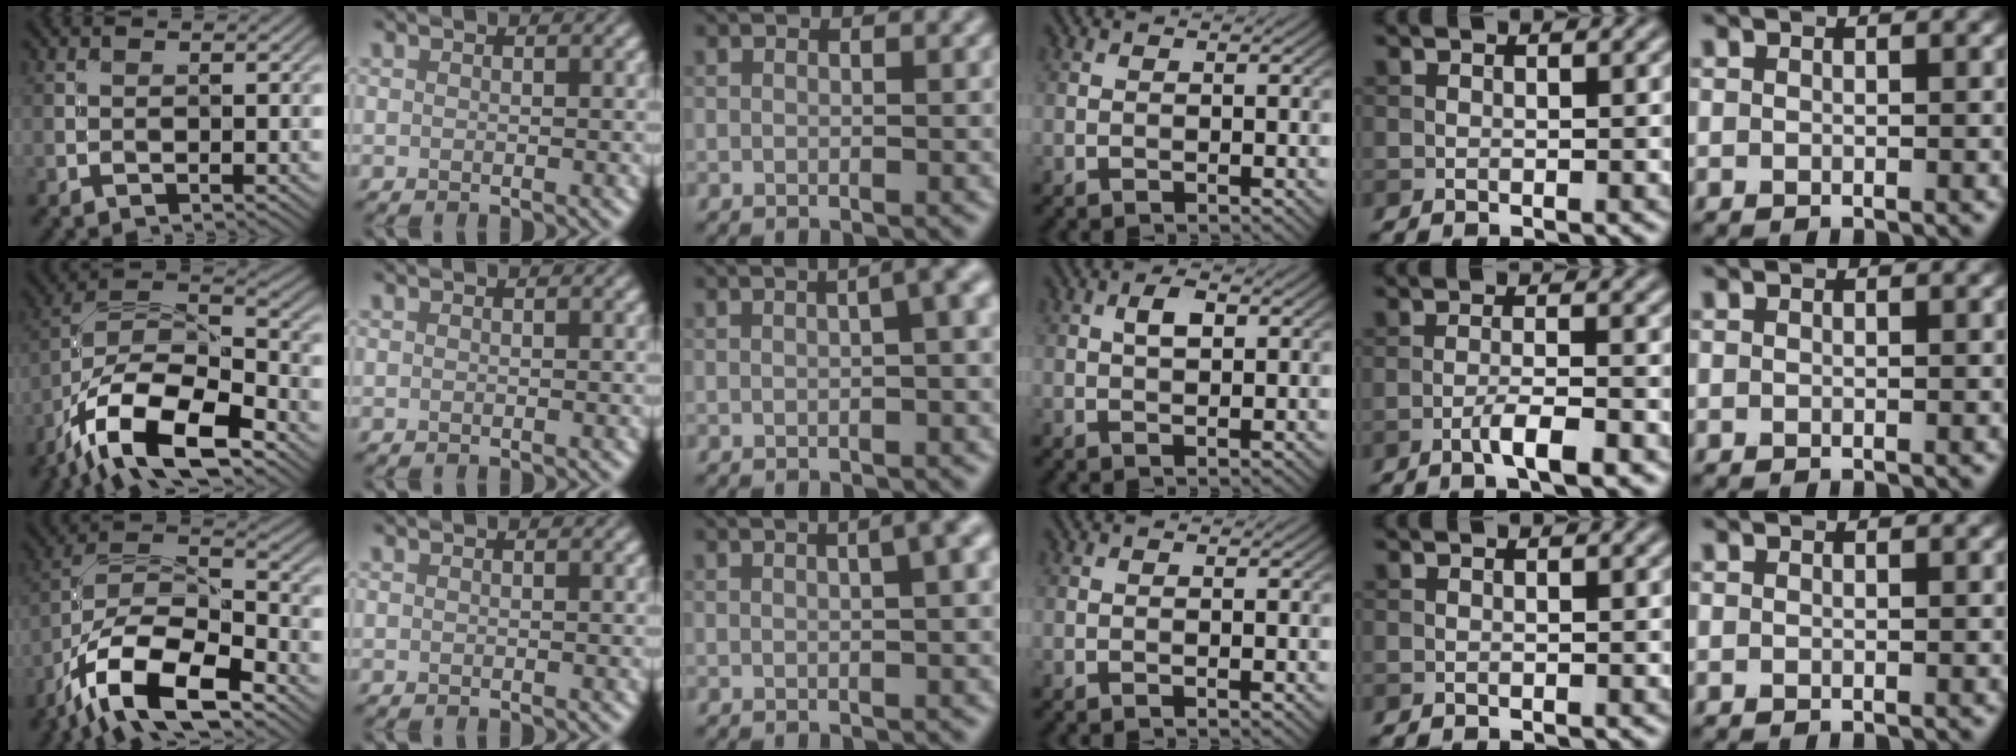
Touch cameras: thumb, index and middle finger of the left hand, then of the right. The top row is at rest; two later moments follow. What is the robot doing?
{"motion": "screw", "object": "medicine bottle"}